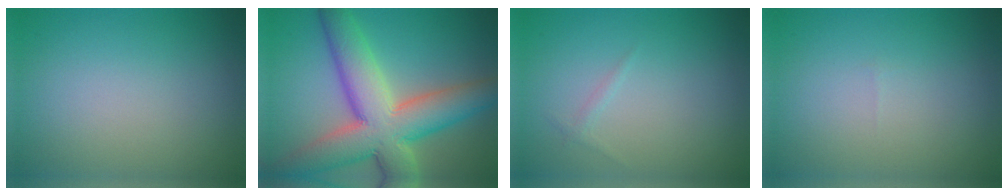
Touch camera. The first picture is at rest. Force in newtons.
{"total": 11.4, "press": 11.3, "slide": 0.7}
{"total": 0.5, "press": 0.5, "slide": 0.1}
{"total": 0.0}